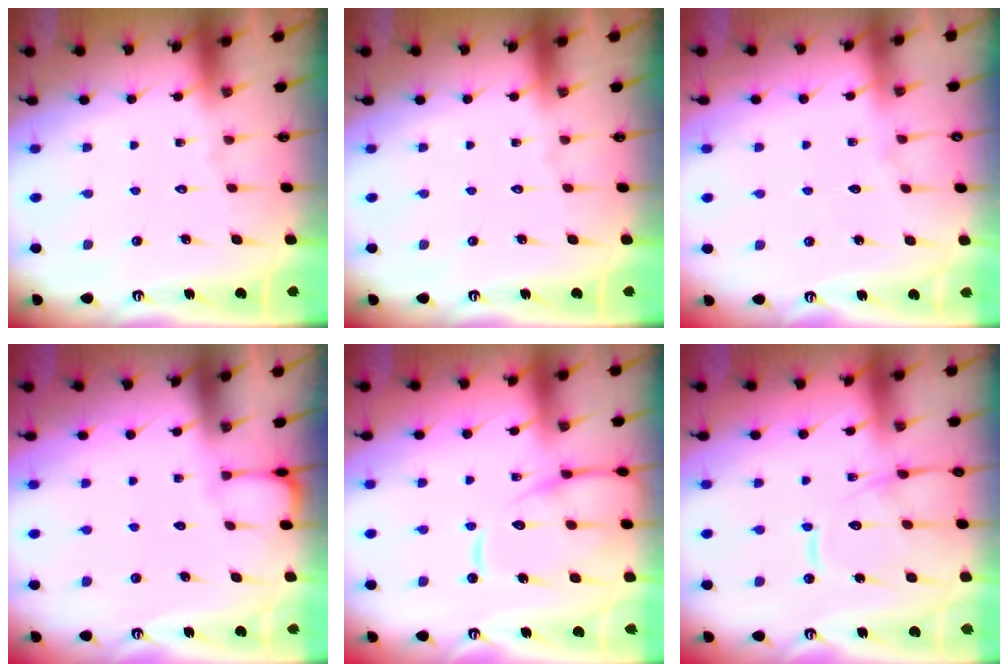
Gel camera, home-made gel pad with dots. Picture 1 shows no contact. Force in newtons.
{"total": 0.0}
{"total": 5.4, "press": 5.4, "slide": 0.8}
{"total": 0.8, "press": 0.8, "slide": 0.0}
{"total": 12.5, "press": 12.5, "slide": 1.2}
{"total": 14.1, "press": 14.0, "slide": 1.3}